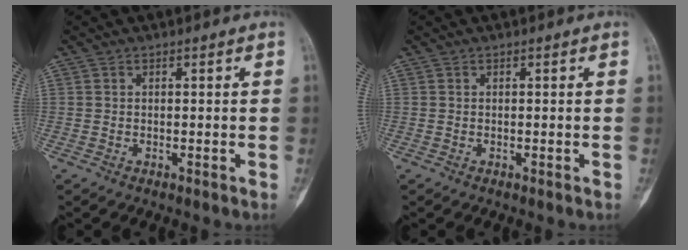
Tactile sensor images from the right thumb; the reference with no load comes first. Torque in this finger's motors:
{"motor_torque": [0.19, 0.18, 0.00, 0.00, 0.01]}